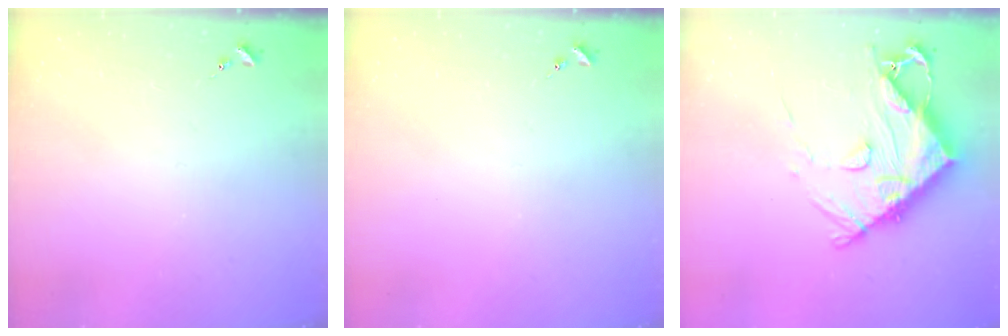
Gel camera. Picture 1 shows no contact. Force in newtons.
{"total": 0.0}
{"total": 14.6, "press": 14.6, "slide": 1.5}